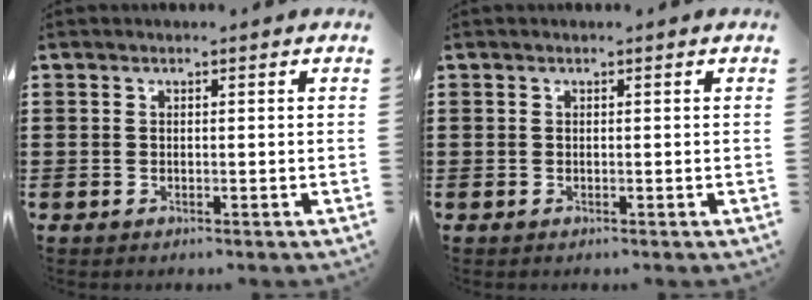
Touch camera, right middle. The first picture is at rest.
{"total": 0.0}